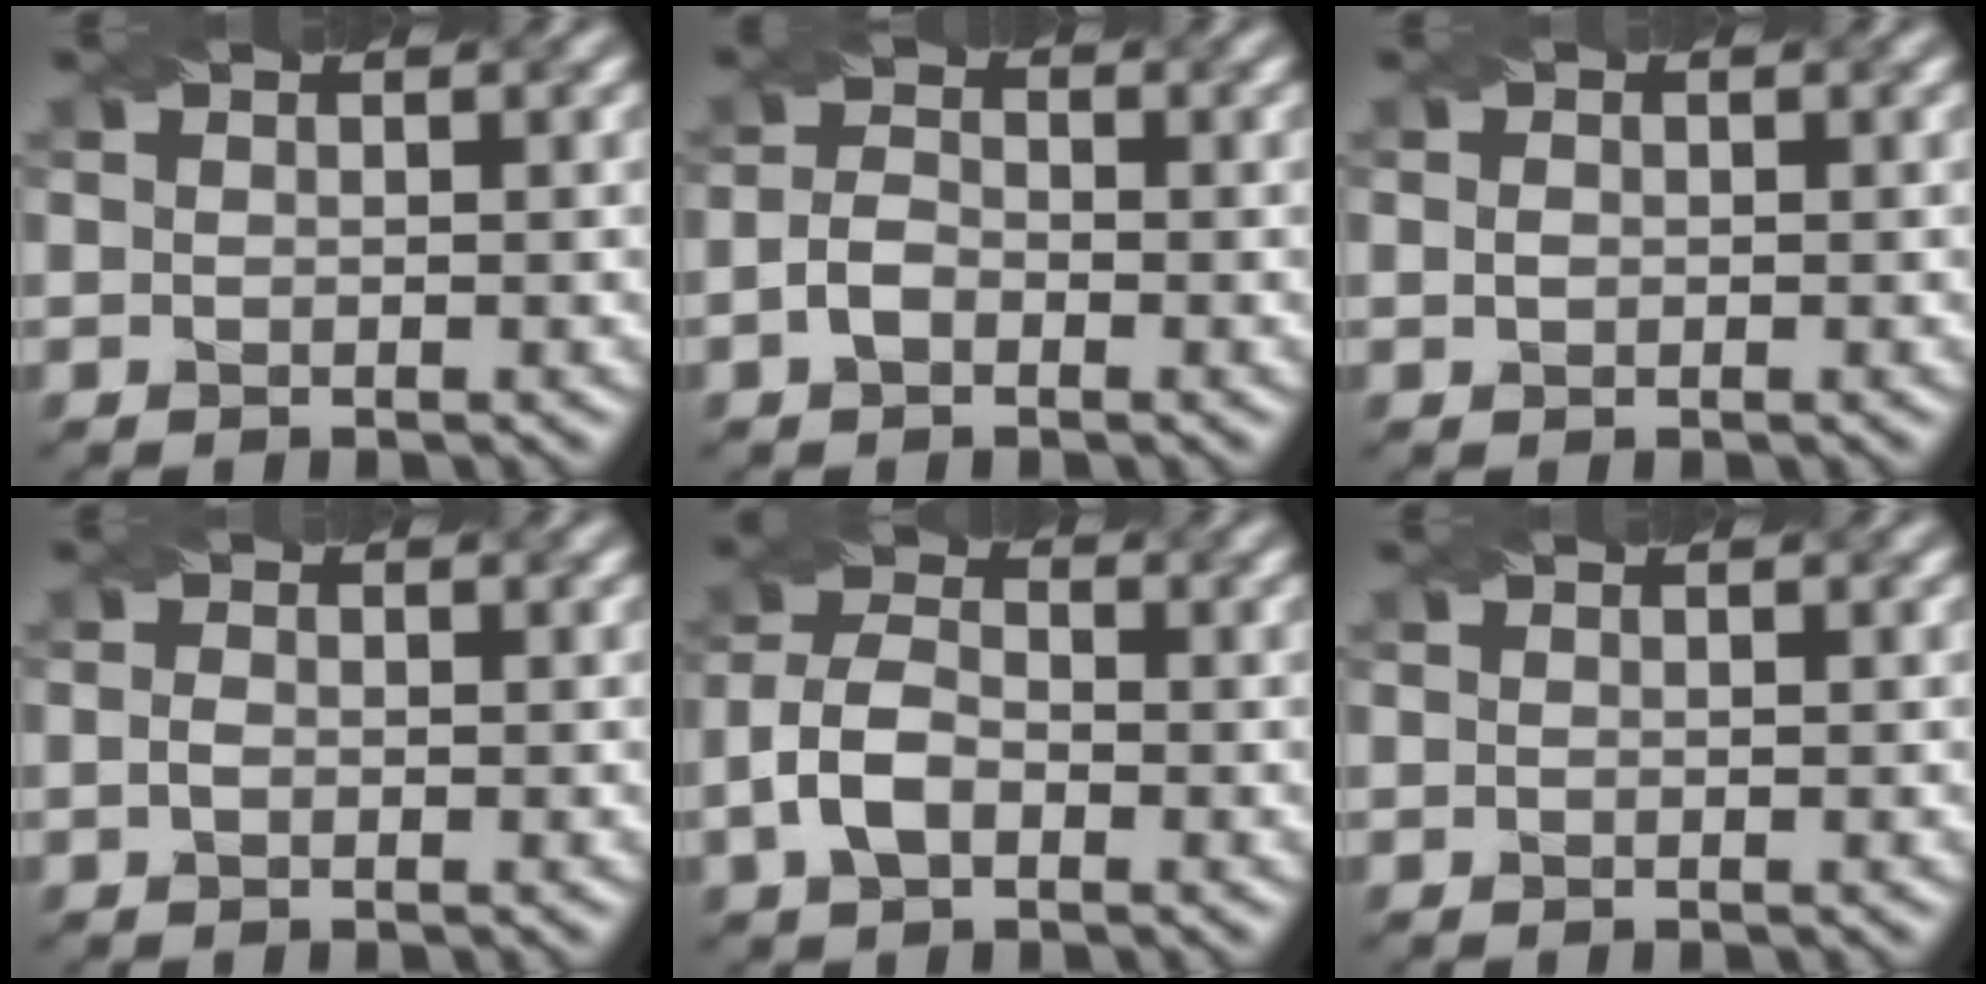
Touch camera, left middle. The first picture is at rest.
{"total": 2.0, "force": [-1.2, 1.1, 1.2], "torque": [-0.031, 0.005, -0.025]}
{"total": 0.7, "force": [-0.3, 0.5, 0.3], "torque": [-0.010, 0.001, -0.003]}
{"total": 0.8, "force": [-0.5, 0.3, 0.5], "torque": [-0.016, 0.001, -0.011]}
{"total": 4.0, "force": [-1.7, 2.3, 2.7], "torque": [-0.062, 0.007, -0.036]}
{"total": 0.0}